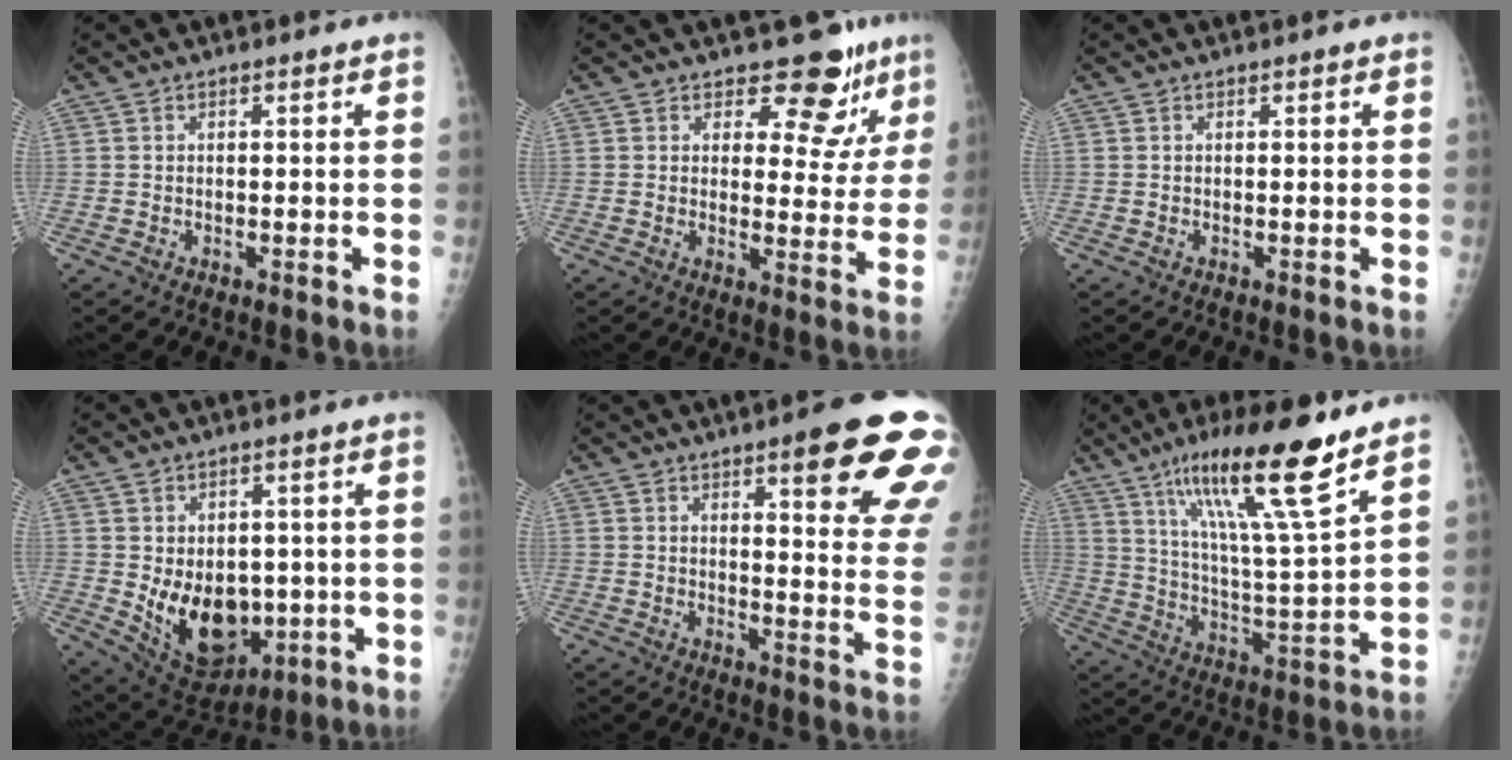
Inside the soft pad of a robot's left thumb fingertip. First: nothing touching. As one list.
[{"total": 8.9, "force": [7.3, 4.5, 2.3], "torque": [0.012, -0.055, 0.080]}, {"total": 0.0}, {"total": 13.7, "force": [-1.6, 9.6, 9.6], "torque": [-0.106, -0.016, 0.008]}, {"total": 18.7, "force": [10.5, 3.5, 15.2], "torque": [-0.167, -0.046, 0.125]}, {"total": 19.3, "force": [12.6, 1.7, 14.6], "torque": [-0.236, -0.061, 0.218]}]